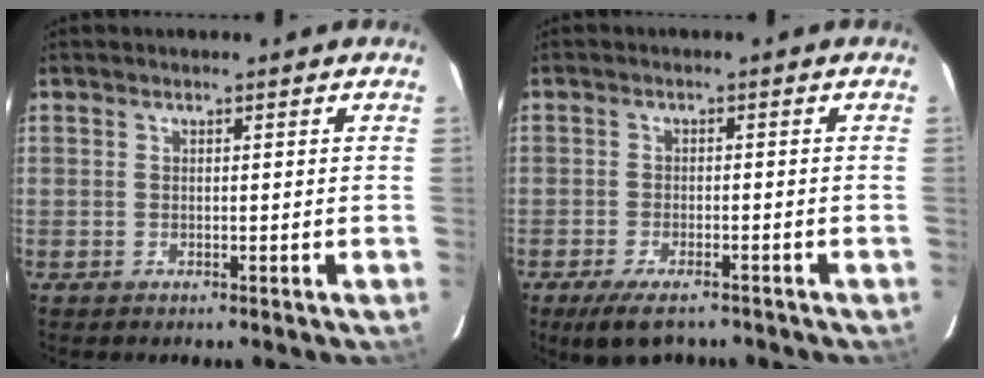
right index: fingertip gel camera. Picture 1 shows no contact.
{"total": 7.2, "force": [-5.5, 2.4, 4.0], "torque": [-0.091, -0.017, -0.090]}